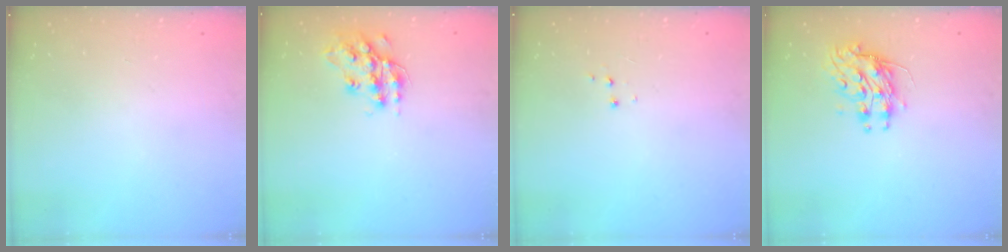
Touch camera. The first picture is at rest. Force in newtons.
{"total": 14.4, "press": 14.4, "slide": 0.7}
{"total": 3.4, "press": 3.3, "slide": 0.6}
{"total": 9.2, "press": 9.2, "slide": 0.1}